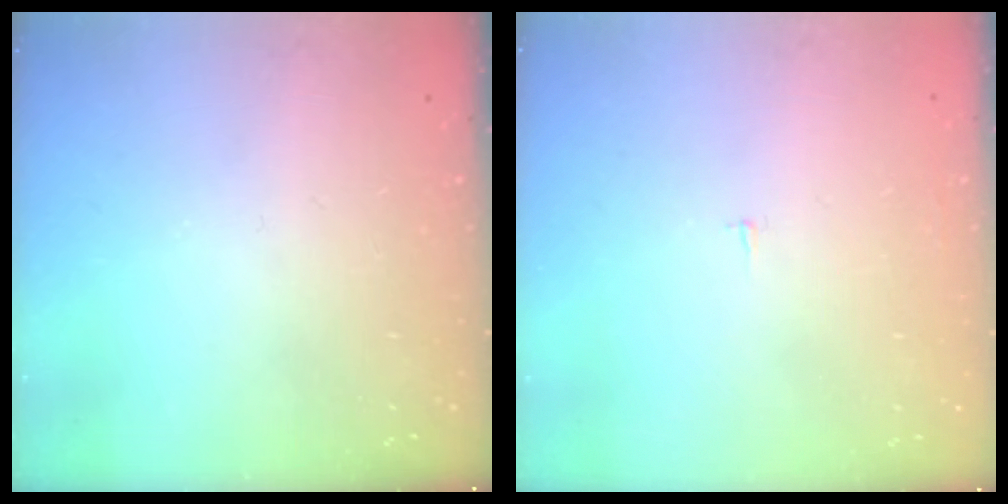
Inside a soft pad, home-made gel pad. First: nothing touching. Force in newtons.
{"total": 1.2, "press": 1.2, "slide": 0.1}